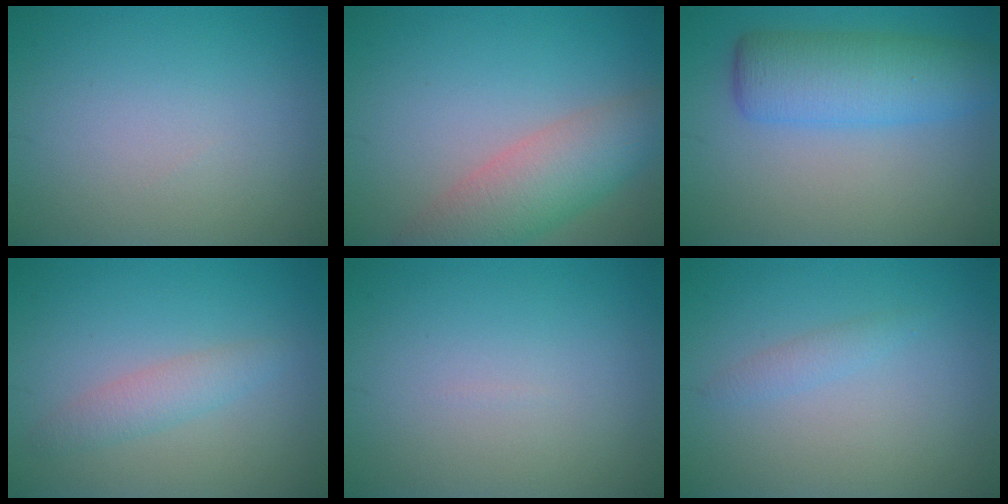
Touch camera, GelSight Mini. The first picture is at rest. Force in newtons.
{"total": 5.7, "press": 5.7, "slide": 0.3}
{"total": 6.3, "press": 6.3, "slide": 0.2}
{"total": 2.0, "press": 2.0, "slide": 0.0}
{"total": 0.0}
{"total": 1.1, "press": 1.1, "slide": 0.0}